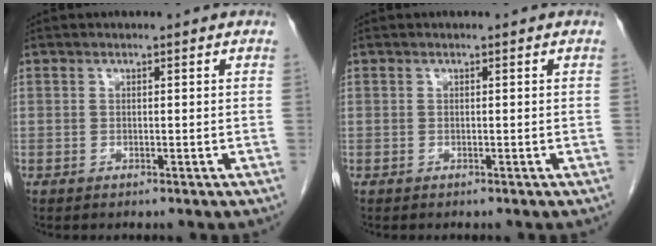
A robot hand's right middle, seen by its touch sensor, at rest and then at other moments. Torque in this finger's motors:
{"motor_torque": [-0.43, -0.06, -0.04, -0.01]}